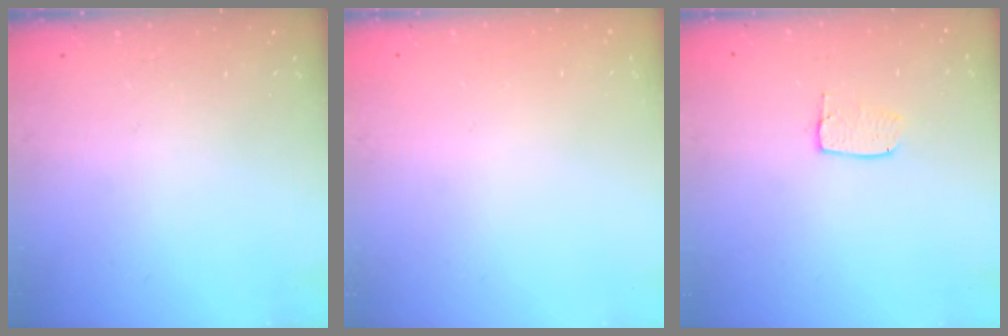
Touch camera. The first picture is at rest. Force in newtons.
{"total": 0.0}
{"total": 5.5, "press": 5.5, "slide": 0.4}